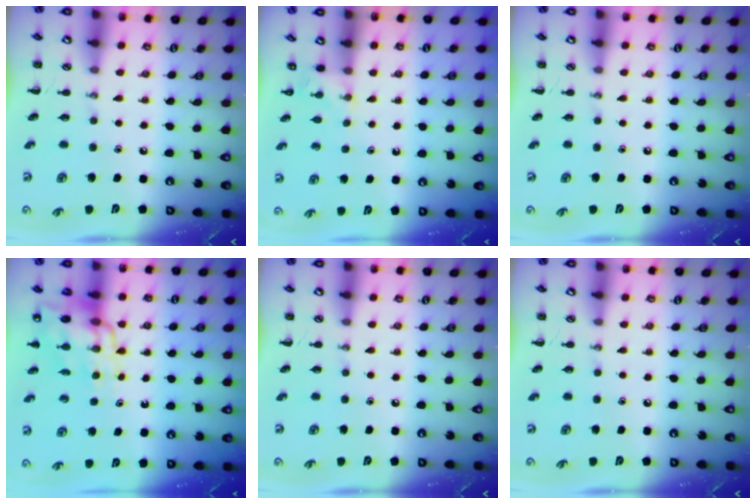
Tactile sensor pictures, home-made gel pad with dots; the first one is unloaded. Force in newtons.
{"total": 3.0, "press": 2.8, "slide": 1.1}
{"total": 0.0}
{"total": 13.6, "press": 13.2, "slide": 3.4}
{"total": 0.0}
{"total": 0.0}